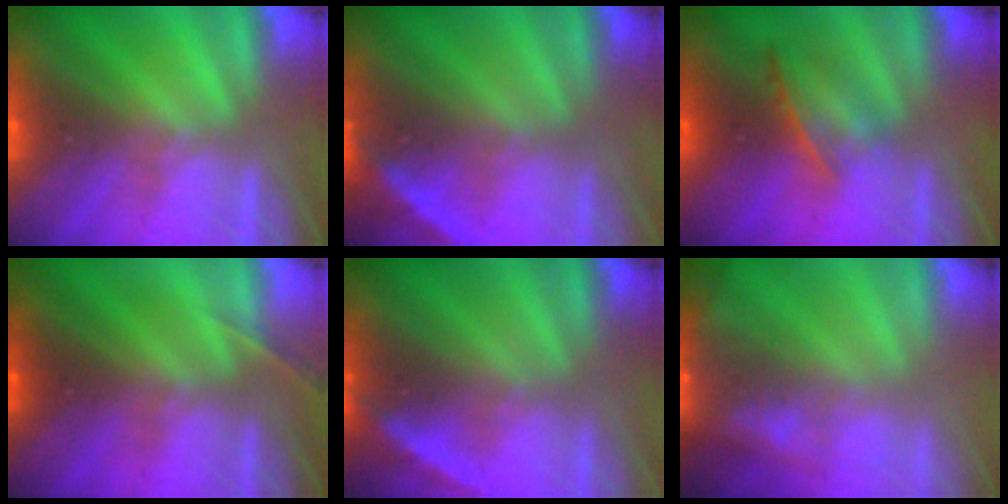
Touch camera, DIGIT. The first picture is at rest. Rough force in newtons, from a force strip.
{"total": 2.2}
{"total": 3.3}
{"total": 1.4}
{"total": 2.2}
{"total": 6.9}